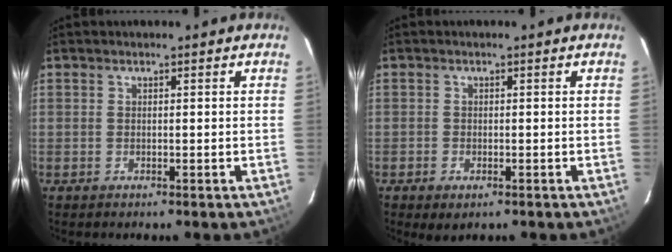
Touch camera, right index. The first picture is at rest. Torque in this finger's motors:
{"motor_torque": [0.23, -0.24, 0.10, -0.01]}